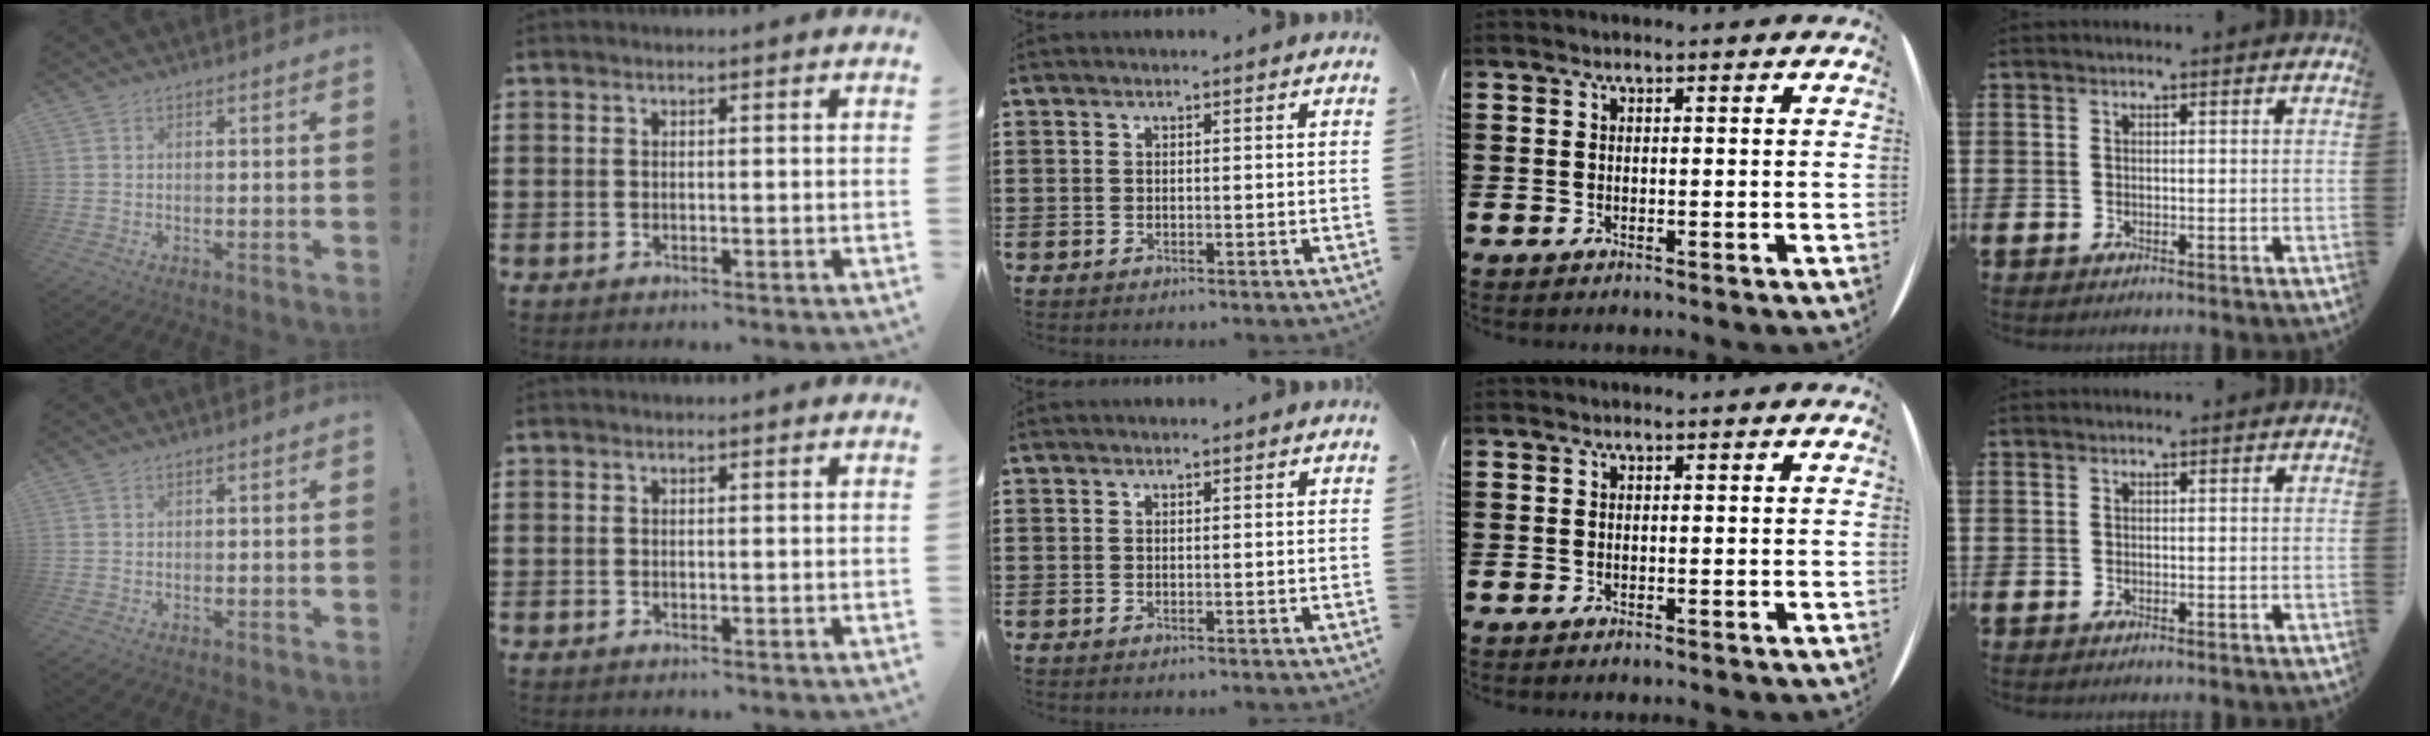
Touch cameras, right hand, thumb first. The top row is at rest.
{}